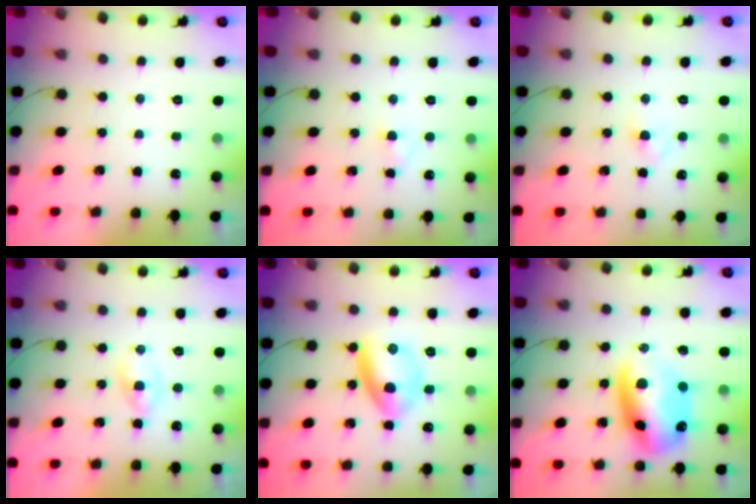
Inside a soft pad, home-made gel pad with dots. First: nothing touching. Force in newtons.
{"total": 1.9, "press": 1.7, "slide": 0.8}
{"total": 2.3, "press": 2.1, "slide": 1.0}
{"total": 1.9, "press": 1.6, "slide": 1.0}
{"total": 9.4, "press": 9.4, "slide": 0.9}
{"total": 13.6, "press": 13.1, "slide": 3.5}